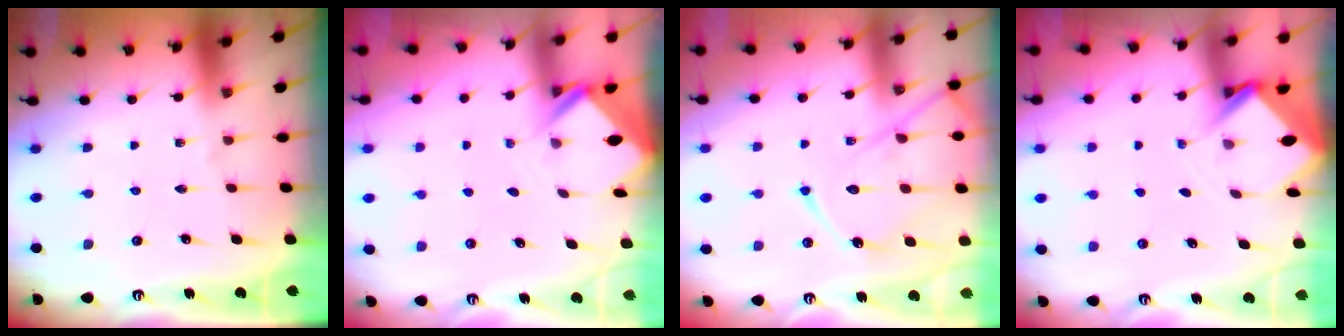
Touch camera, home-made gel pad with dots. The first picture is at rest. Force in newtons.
{"total": 2.3, "press": 2.3, "slide": 0.1}
{"total": 15.4, "press": 15.3, "slide": 1.3}
{"total": 2.9, "press": 2.9, "slide": 0.3}